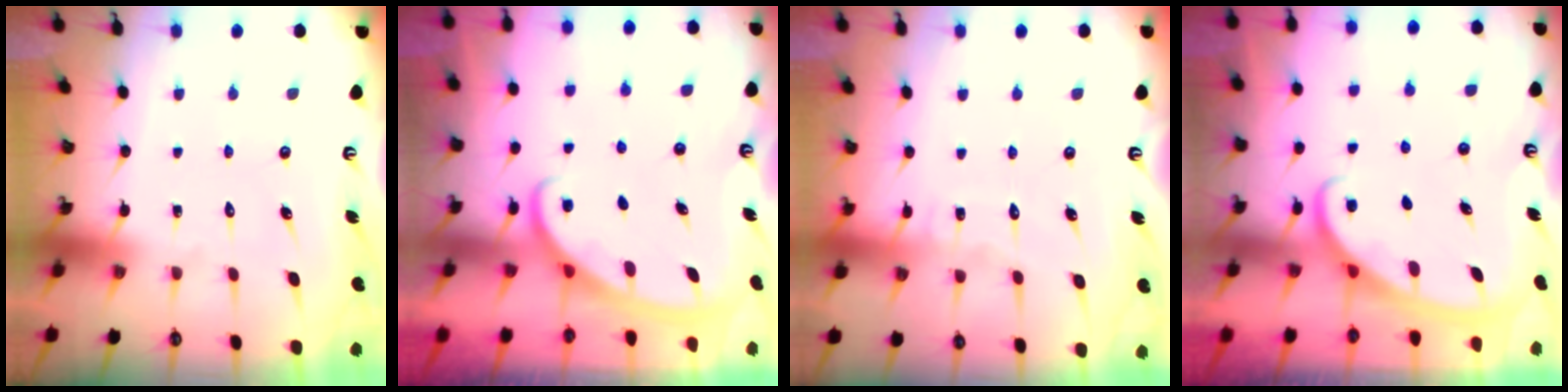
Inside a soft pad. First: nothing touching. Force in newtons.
{"total": 2.9, "press": 2.9, "slide": 0.4}
{"total": 4.6, "press": 4.5, "slide": 0.4}
{"total": 2.8, "press": 2.8, "slide": 0.4}